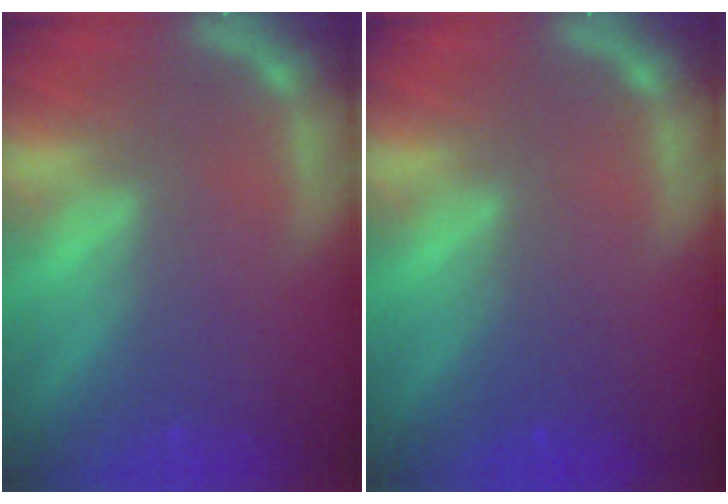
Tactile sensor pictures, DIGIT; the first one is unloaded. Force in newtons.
{"total": 1.5}